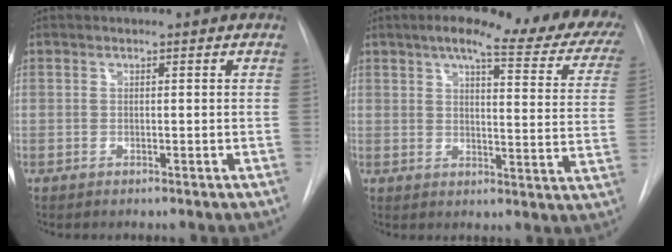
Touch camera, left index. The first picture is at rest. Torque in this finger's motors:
{"motor_torque": [0.94, -1.20, -0.08, 0.02]}